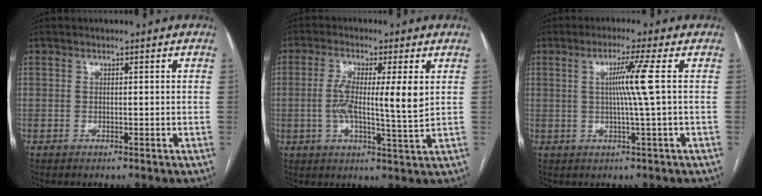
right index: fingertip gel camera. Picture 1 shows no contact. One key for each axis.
{"total": 9.1, "fx": 0.9, "fy": 0.8, "fz": 9.0, "tx": -0.167, "ty": 0.000, "tz": 0.012}
{"total": 5.5, "fx": 0.7, "fy": -1.9, "fz": 5.1, "tx": -0.095, "ty": -0.001, "tz": 0.015}